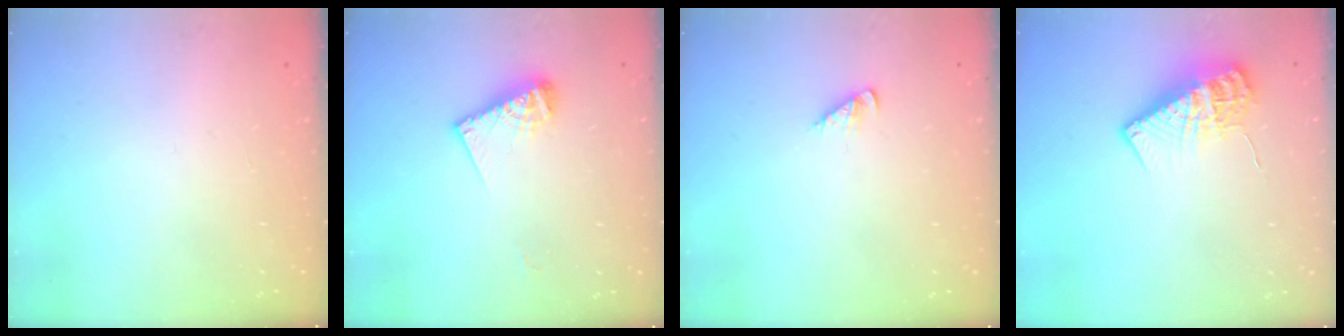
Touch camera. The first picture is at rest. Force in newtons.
{"total": 9.6, "press": 9.5, "slide": 1.3}
{"total": 1.6, "press": 1.6, "slide": 0.3}
{"total": 12.0, "press": 11.9, "slide": 1.0}